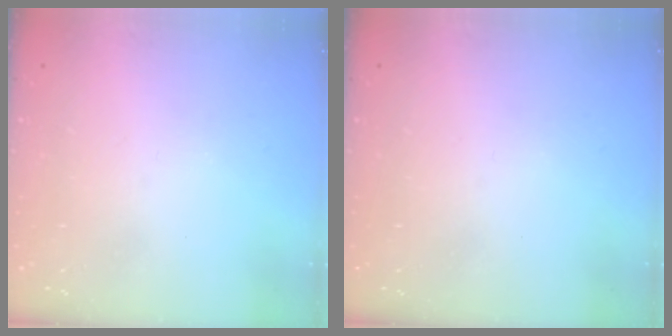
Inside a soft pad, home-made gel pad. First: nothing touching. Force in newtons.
{"total": 0.0}